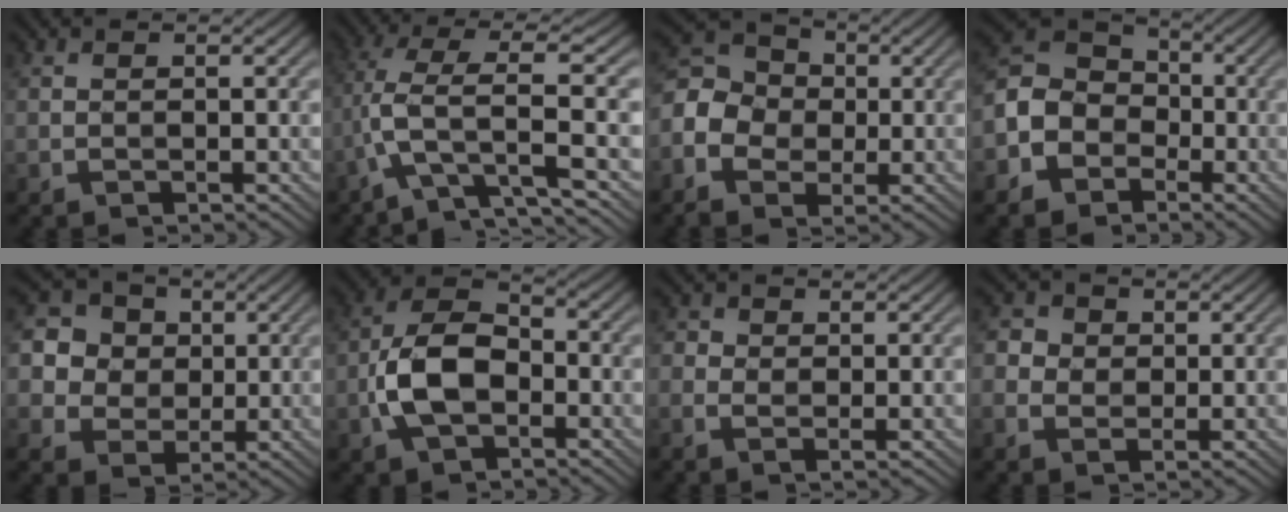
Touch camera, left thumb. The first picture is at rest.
{"total": 6.7, "force": [-1.9, 1.1, 6.3], "torque": [-0.137, 0.019, -0.051]}
{"total": 8.4, "force": [-1.3, 7.0, 4.3], "torque": [-0.132, -0.001, -0.035]}
{"total": 7.7, "force": [-2.6, 6.4, 3.3], "torque": [-0.090, -0.007, -0.064]}
{"total": 8.3, "force": [2.3, 7.4, 3.0], "torque": [-0.110, 0.020, 0.042]}
{"total": 8.6, "force": [-2.2, 5.2, 6.4], "torque": [-0.141, 0.010, -0.049]}
{"total": 2.2, "force": [0.4, 1.7, 1.4], "torque": [-0.034, 0.001, 0.006]}
{"total": 3.8, "force": [0.7, 3.5, 1.4], "torque": [-0.059, 0.005, 0.007]}